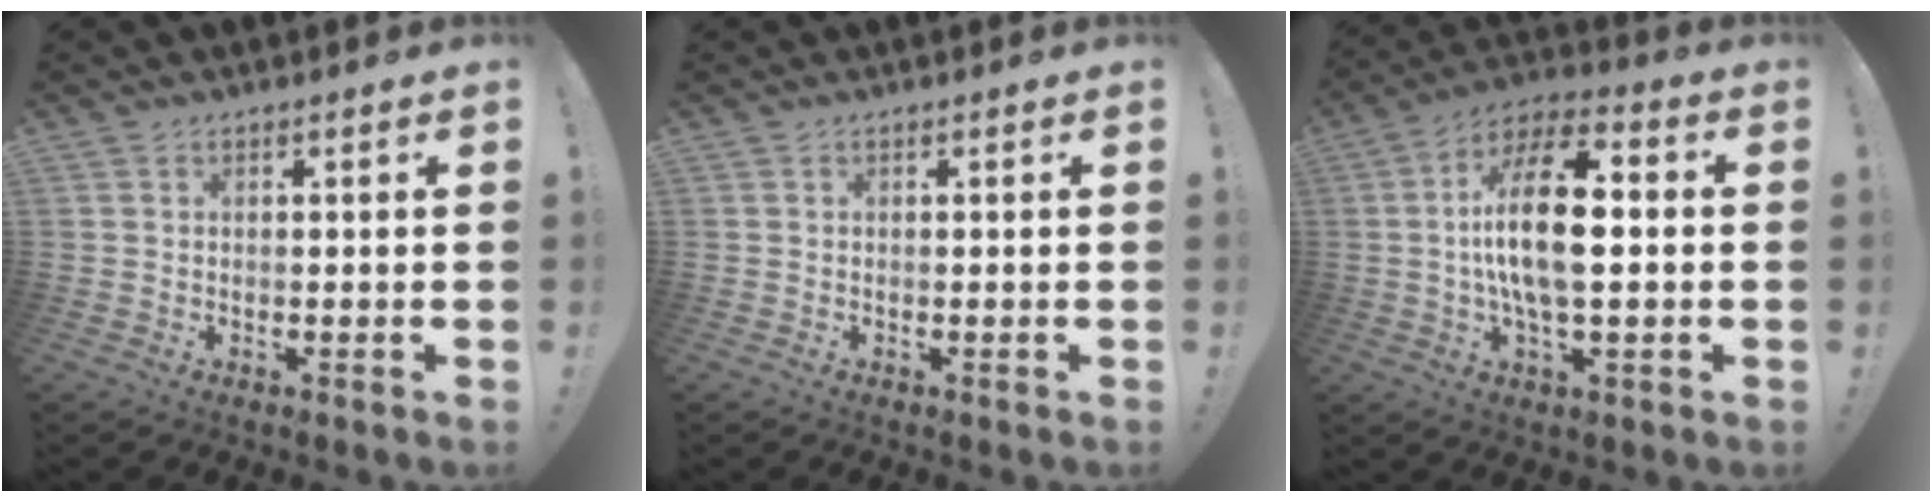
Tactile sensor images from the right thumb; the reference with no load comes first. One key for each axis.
{"total": 0.0}
{"total": 17.4, "fx": 0.0, "fy": 7.3, "fz": 15.8, "tx": -0.282, "ty": 0.006, "tz": -0.011}